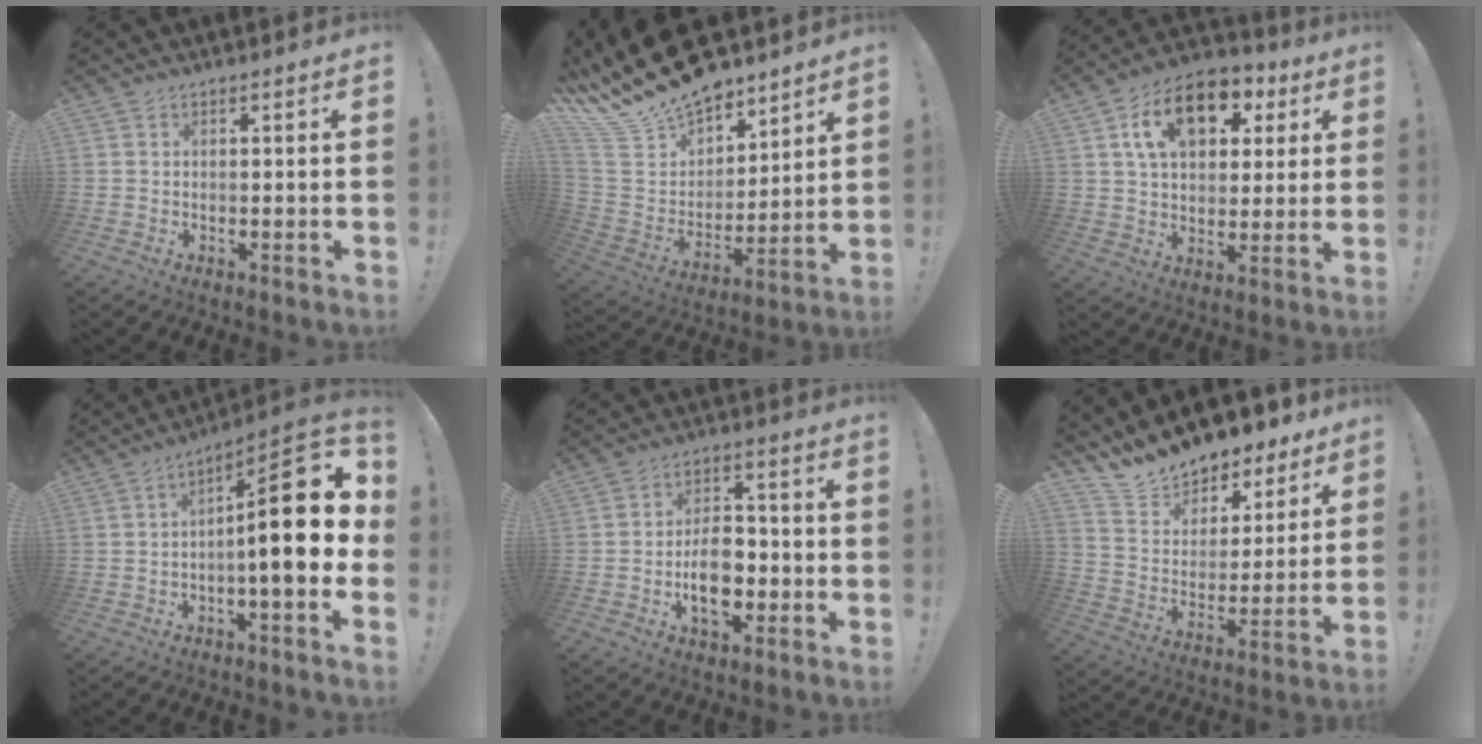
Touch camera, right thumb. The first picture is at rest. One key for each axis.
{"total": 19.8, "fx": 16.2, "fy": 8.9, "fz": 7.1, "tx": -0.152, "ty": -0.113, "tz": 0.305}
{"total": 16.1, "fx": 7.0, "fy": 10.5, "fz": 10.0, "tx": -0.149, "ty": -0.021, "tz": 0.124}
{"total": 18.7, "fx": 1.0, "fy": 4.6, "fz": 18.1, "tx": -0.259, "ty": -0.004, "tz": 0.015}
{"total": 11.6, "fx": -3.1, "fy": 7.6, "fz": 8.2, "tx": -0.131, "ty": 0.014, "tz": -0.053}
{"total": 12.5, "fx": 11.8, "fy": 4.0, "fz": 1.5, "tx": -0.042, "ty": -0.108, "tz": 0.210}